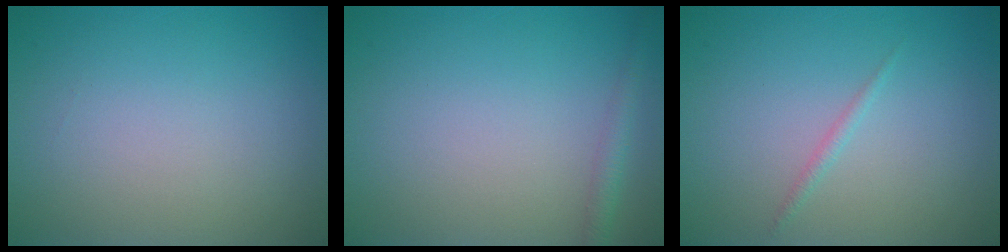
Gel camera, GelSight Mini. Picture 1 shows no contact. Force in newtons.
{"total": 1.5, "press": 1.5, "slide": 0.1}
{"total": 0.7, "press": 0.7, "slide": 0.1}